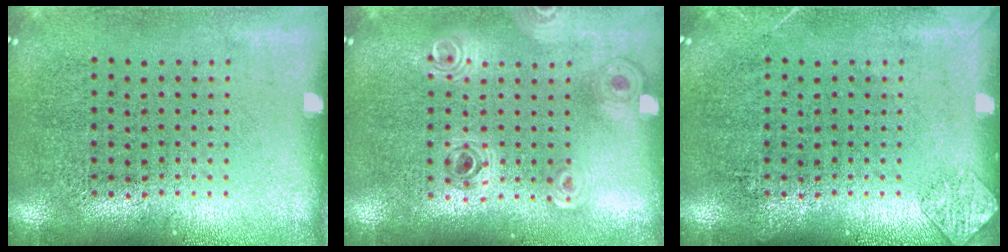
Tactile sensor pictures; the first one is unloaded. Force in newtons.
{"total": 0.8, "press": 0.8, "slide": 0.2}
{"total": 1.1, "press": 1.1, "slide": 0.1}